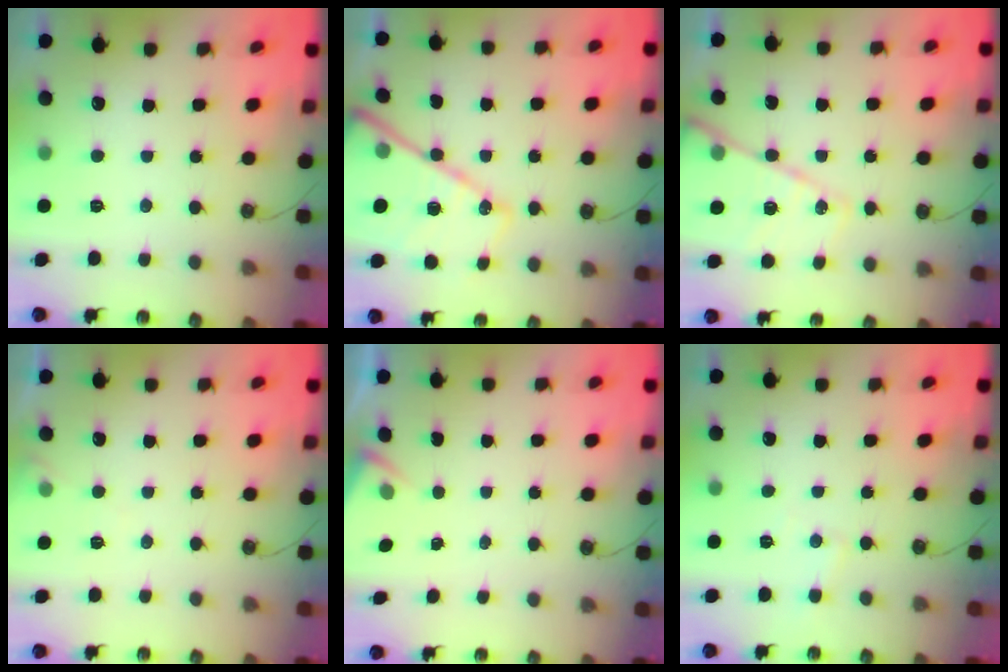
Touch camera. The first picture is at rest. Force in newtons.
{"total": 18.7, "press": 18.6, "slide": 2.0}
{"total": 15.8, "press": 15.8, "slide": 1.5}
{"total": 4.1, "press": 4.1, "slide": 0.7}
{"total": 2.1, "press": 2.1, "slide": 0.3}
{"total": 4.4, "press": 4.4, "slide": 0.6}